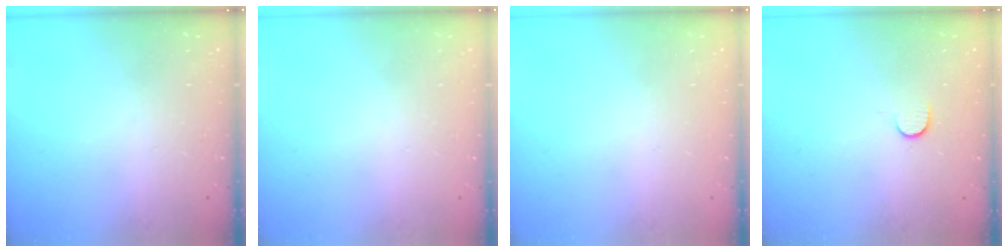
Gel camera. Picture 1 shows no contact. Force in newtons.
{"total": 0.0}
{"total": 0.0}
{"total": 5.3, "press": 5.2, "slide": 0.5}